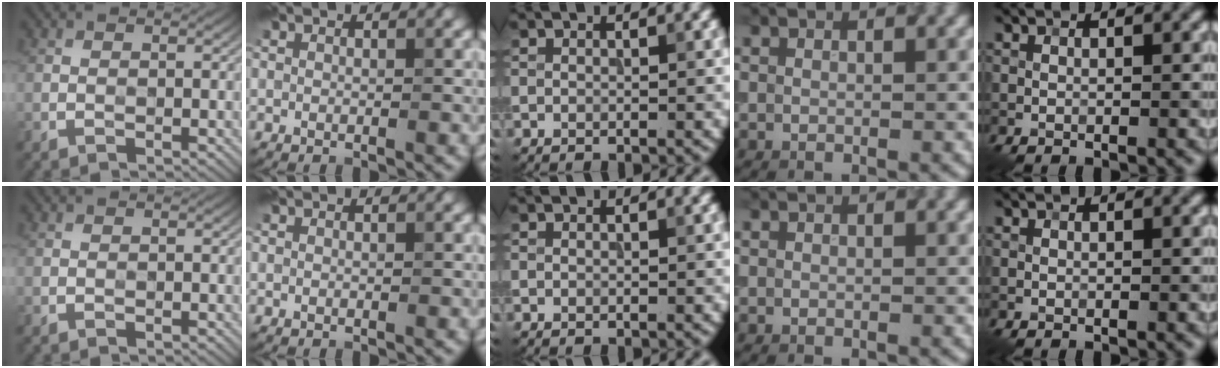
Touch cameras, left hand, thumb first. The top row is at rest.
{}